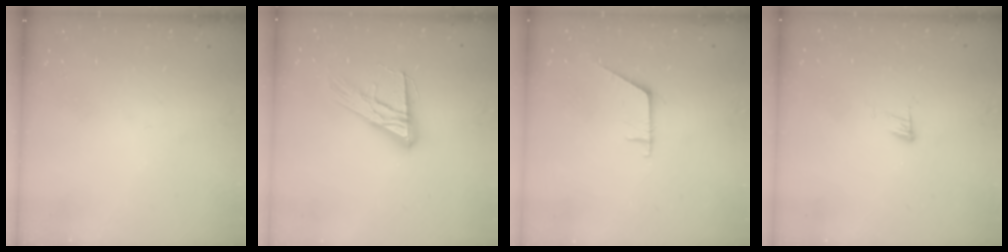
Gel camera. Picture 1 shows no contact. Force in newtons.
{"total": 14.0, "press": 14.0, "slide": 1.0}
{"total": 4.4, "press": 4.4, "slide": 0.5}
{"total": 5.2, "press": 5.2, "slide": 0.5}